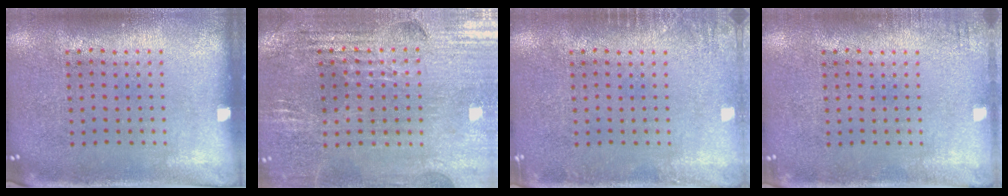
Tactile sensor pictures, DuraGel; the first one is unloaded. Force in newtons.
{"total": 2.9, "press": 2.8, "slide": 0.5}
{"total": 1.4, "press": 1.3, "slide": 0.2}
{"total": 1.0, "press": 1.0, "slide": 0.1}